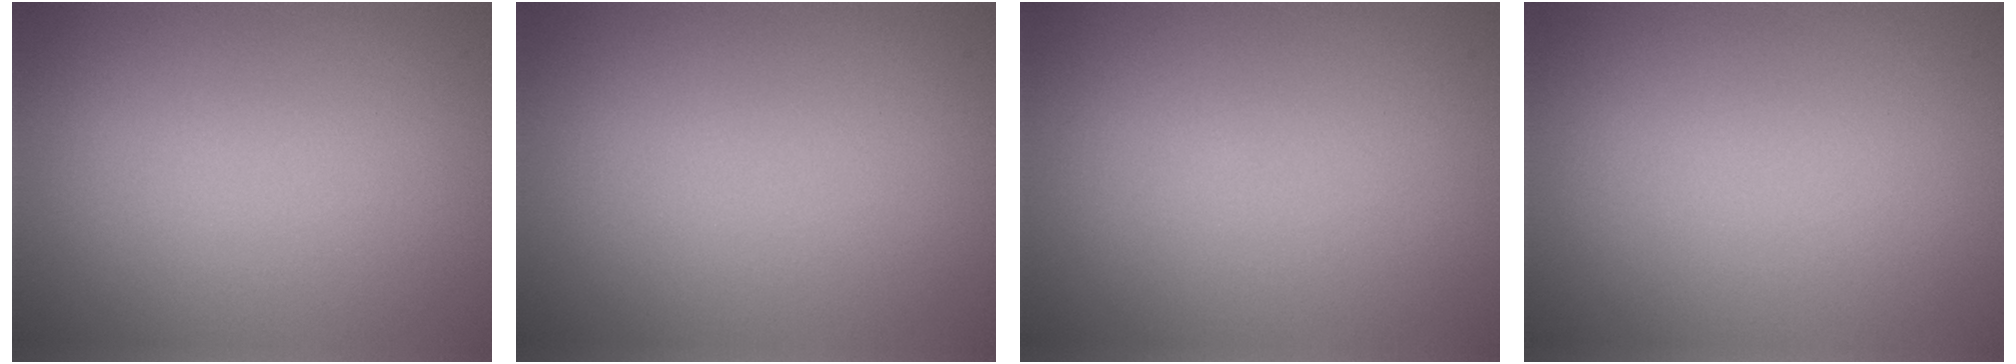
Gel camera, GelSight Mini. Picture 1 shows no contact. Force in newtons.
{"total": 0.0}
{"total": 0.0}
{"total": 0.0}